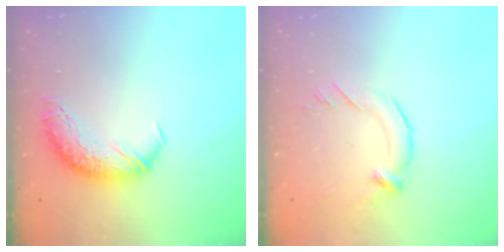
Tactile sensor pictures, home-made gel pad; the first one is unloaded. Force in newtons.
{"total": 1.9, "press": 1.6, "slide": 1.1}